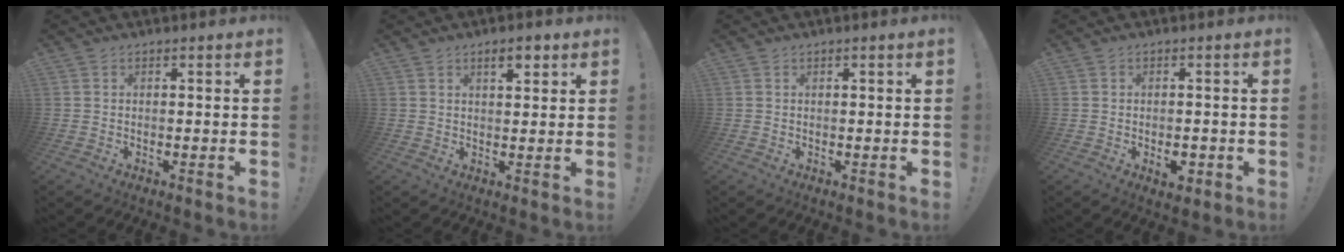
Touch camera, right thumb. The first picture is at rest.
{"total": 4.5, "force": [2.6, 1.7, 3.2], "torque": [-0.031, -0.011, 0.039]}
{"total": 0.6, "force": [0.2, -0.3, 0.5], "torque": [-0.004, -0.004, 0.002]}
{"total": 3.9, "force": [-1.4, 2.2, 2.9], "torque": [-0.027, 0.006, -0.024]}